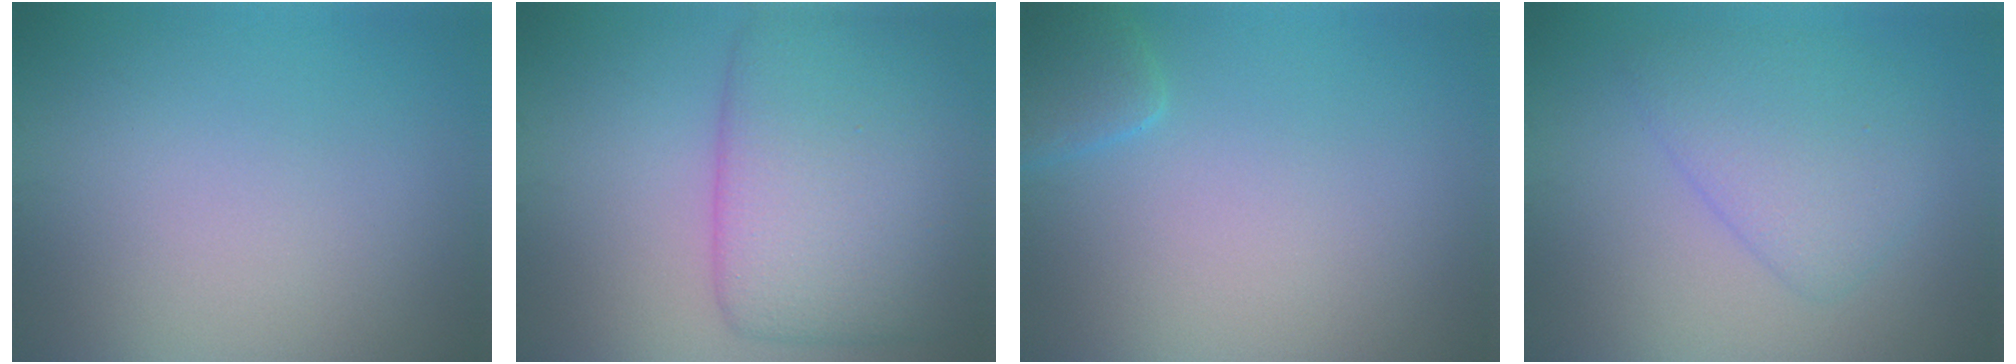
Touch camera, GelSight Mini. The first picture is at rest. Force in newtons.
{"total": 9.0, "press": 9.0, "slide": 0.4}
{"total": 2.1, "press": 2.1, "slide": 0.2}
{"total": 4.1, "press": 4.1, "slide": 0.2}